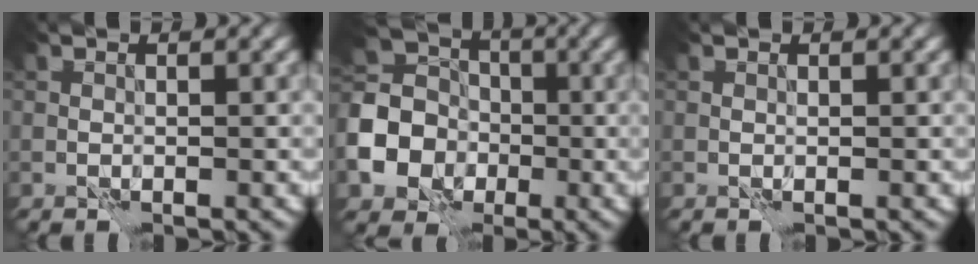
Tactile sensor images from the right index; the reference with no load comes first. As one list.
[{"total": 7.7, "force": [-2.0, 6.7, 3.2], "torque": [-0.088, 0.000, -0.054]}, {"total": 0.0}]